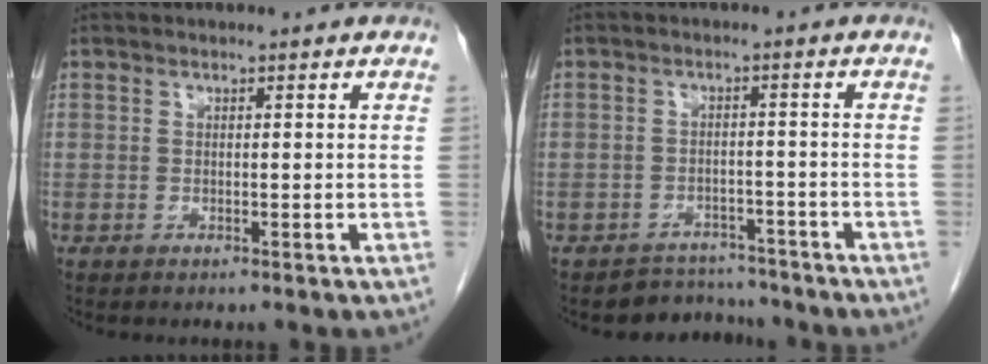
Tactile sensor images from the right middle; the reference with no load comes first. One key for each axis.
{"total": 4.4, "fx": -3.9, "fy": 1.7, "fz": -1.1, "tx": 0.018, "ty": 0.017, "tz": -0.059}